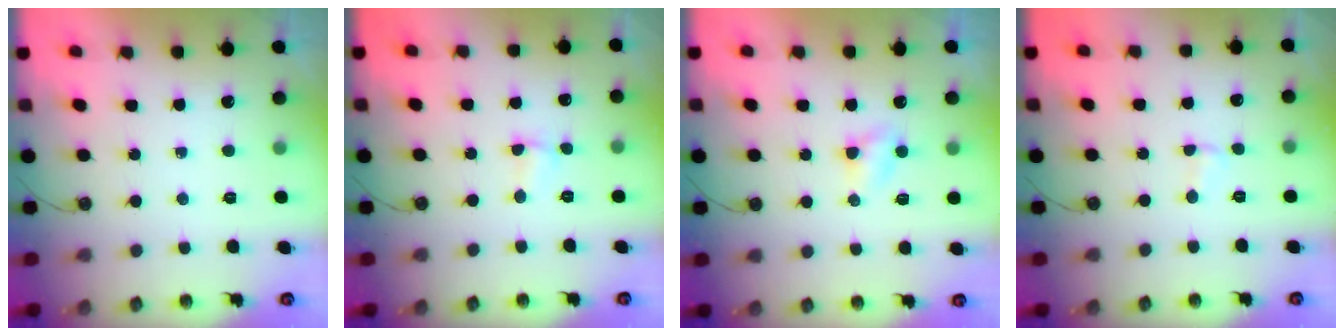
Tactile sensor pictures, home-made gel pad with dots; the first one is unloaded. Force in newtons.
{"total": 1.8, "press": 1.7, "slide": 0.5}
{"total": 2.9, "press": 2.9, "slide": 0.3}
{"total": 3.7, "press": 1.6, "slide": 3.3}